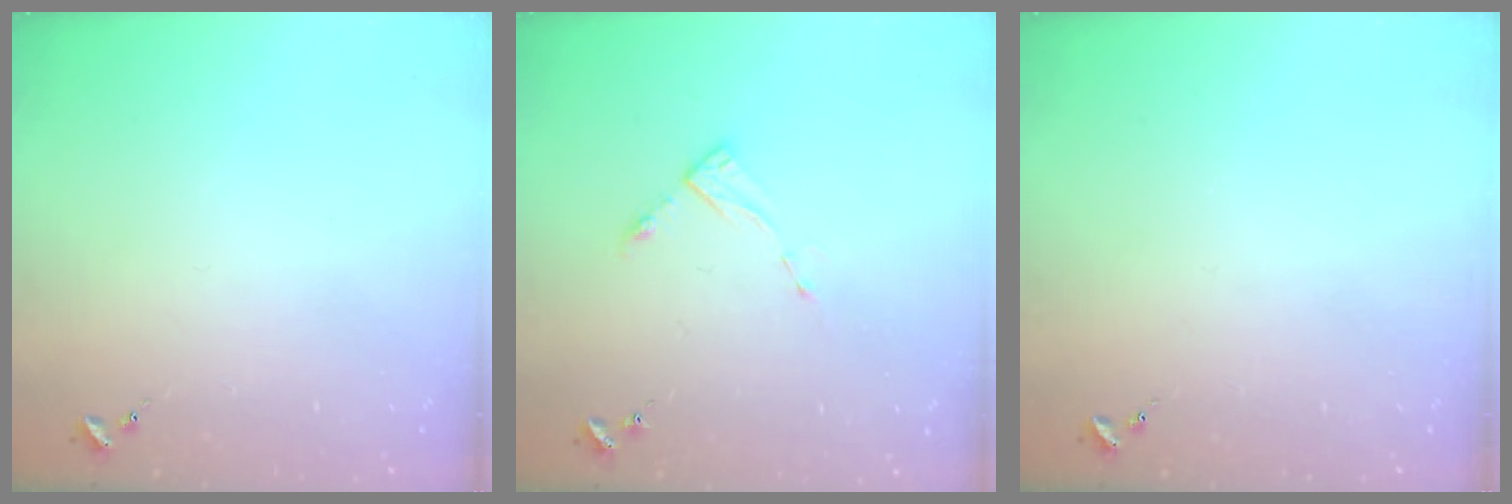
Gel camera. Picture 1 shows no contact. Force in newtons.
{"total": 2.8, "press": 2.8, "slide": 0.4}
{"total": 0.0}